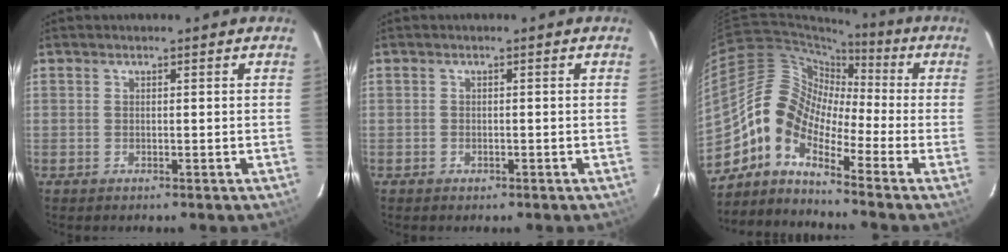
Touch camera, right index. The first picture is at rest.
{"total": 1.1, "force": [-0.8, 0.8, 0.2], "torque": [-0.002, -0.001, -0.011]}
{"total": 9.3, "force": [-4.8, 5.2, 6.1], "torque": [-0.096, 0.025, -0.117]}